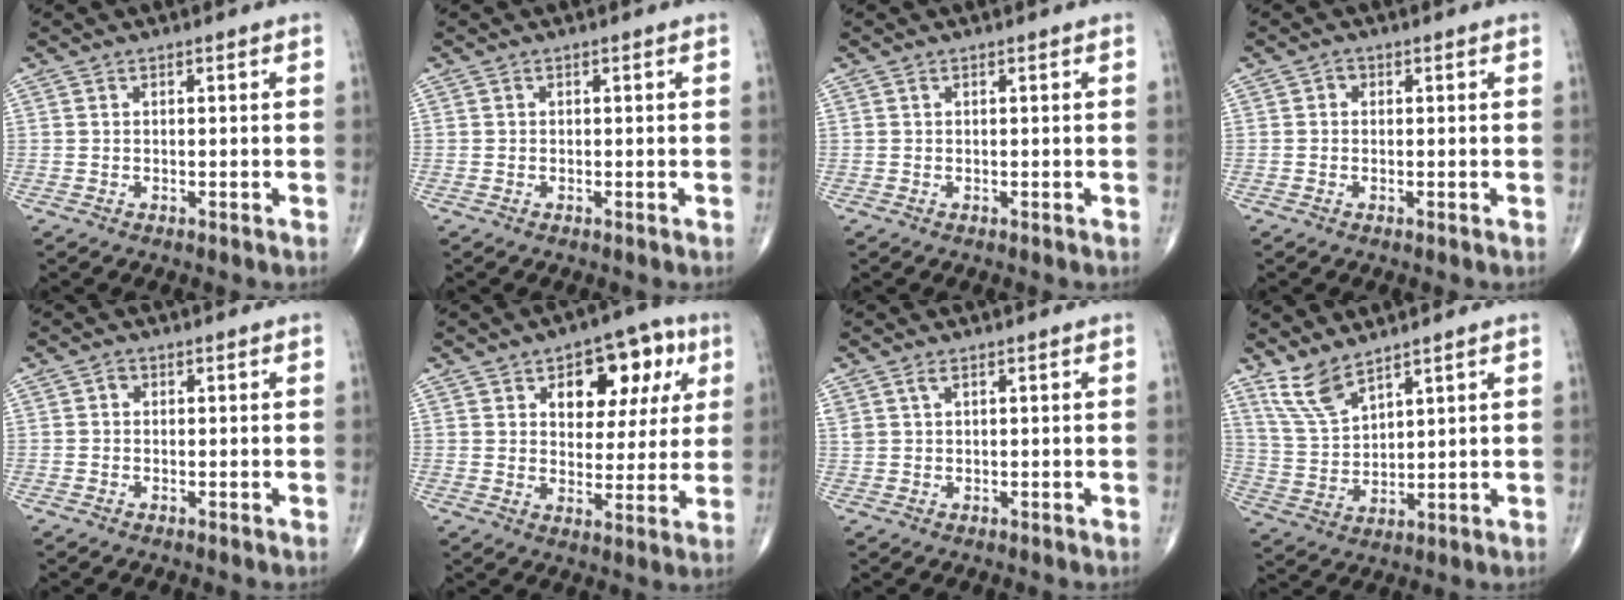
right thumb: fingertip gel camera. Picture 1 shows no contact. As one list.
[{"total": 0.0}, {"total": 0.0}, {"total": 1.0, "force": [0.1, 0.9, 0.4], "torque": [0.001, 0.004, -0.004]}, {"total": 0.9, "force": [0.1, 0.8, 0.4], "torque": [-0.001, 0.003, -0.002]}, {"total": 13.4, "force": [5.3, 8.0, 9.4], "torque": [-0.077, -0.004, 0.075]}, {"total": 1.6, "force": [0.9, 0.7, 1.0], "torque": [-0.027, 0.009, 0.024]}, {"total": 7.4, "force": [5.8, 2.2, 3.9], "torque": [-0.080, -0.035, 0.131]}]